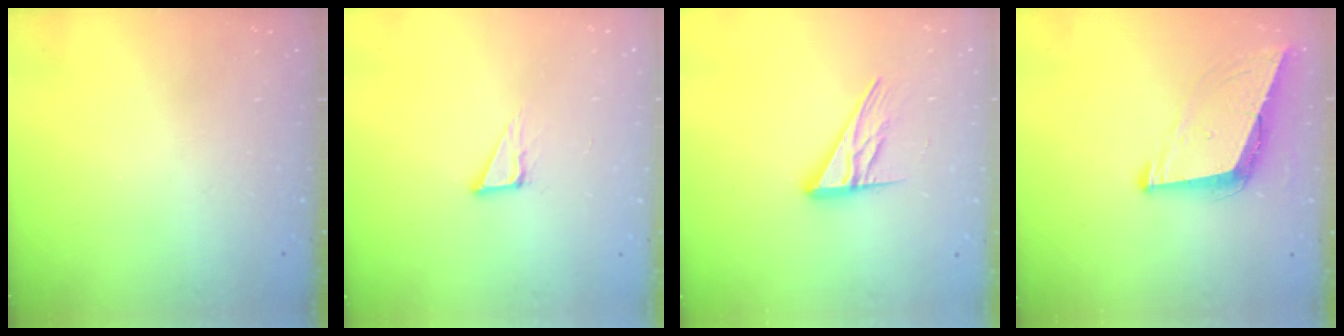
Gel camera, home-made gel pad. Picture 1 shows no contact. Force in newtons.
{"total": 5.0, "press": 5.0, "slide": 0.2}
{"total": 12.6, "press": 12.5, "slide": 1.1}
{"total": 8.8, "press": 7.9, "slide": 3.8}